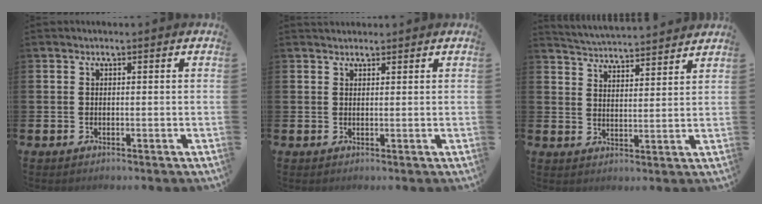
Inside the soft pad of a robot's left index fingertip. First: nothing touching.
{"total": 1.5, "force": [1.4, 0.5, 0.0], "torque": [0.014, -0.002, 0.023]}
{"total": 4.7, "force": [4.7, 0.1, -0.1], "torque": [-0.006, -0.040, 0.080]}